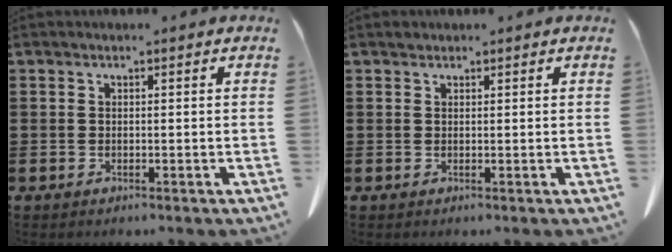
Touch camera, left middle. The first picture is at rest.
{"total": 0.5, "force": [0.4, 0.3, 0.0], "torque": [0.008, -0.001, 0.007]}